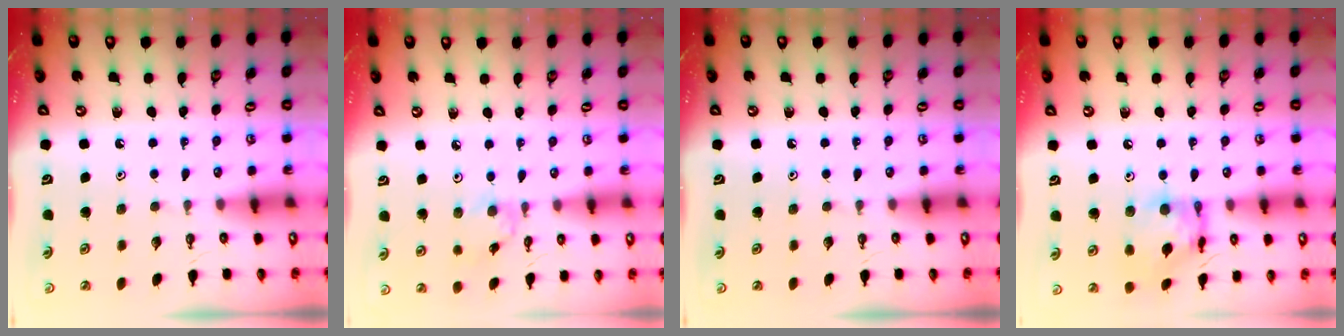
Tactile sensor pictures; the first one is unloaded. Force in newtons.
{"total": 1.0, "press": 1.0, "slide": 0.2}
{"total": 0.0}
{"total": 13.4, "press": 13.4, "slide": 1.3}